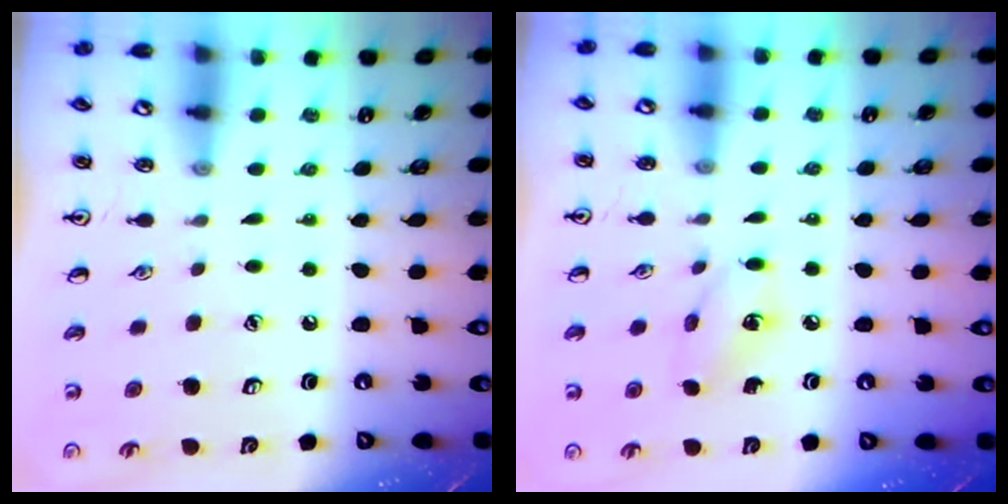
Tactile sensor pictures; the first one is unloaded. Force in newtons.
{"total": 5.4, "press": 5.1, "slide": 1.5}